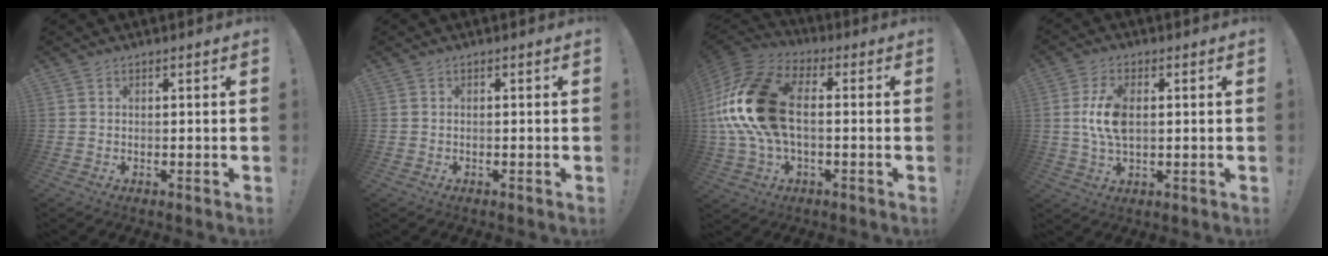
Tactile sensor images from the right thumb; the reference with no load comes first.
{"total": 0.0}
{"total": 21.8, "force": [0.6, 12.7, 17.7], "torque": [-0.335, 0.025, 0.024]}
{"total": 8.8, "force": [0.6, 4.7, 7.4], "torque": [-0.133, -0.003, 0.009]}